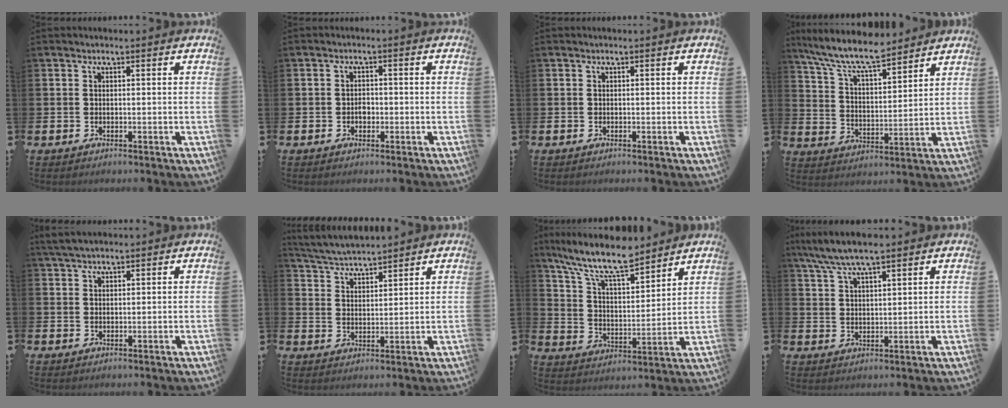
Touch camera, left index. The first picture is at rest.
{"total": 1.5, "force": [-0.4, 1.2, 0.9], "torque": [-0.005, 0.000, -0.012]}
{"total": 0.0}
{"total": 9.0, "force": [8.2, 1.4, 3.5], "torque": [-0.099, -0.046, 0.145]}
{"total": 3.7, "force": [2.9, 0.8, 2.2], "torque": [-0.050, 0.000, 0.053]}
{"total": 4.4, "force": [4.4, 0.3, 0.4], "torque": [-0.030, -0.025, 0.079]}
{"total": 10.9, "force": [9.4, 2.4, 4.8], "torque": [-0.121, -0.050, 0.167]}
{"total": 6.6, "force": [5.8, 1.1, 3.0], "torque": [-0.069, -0.016, 0.103]}